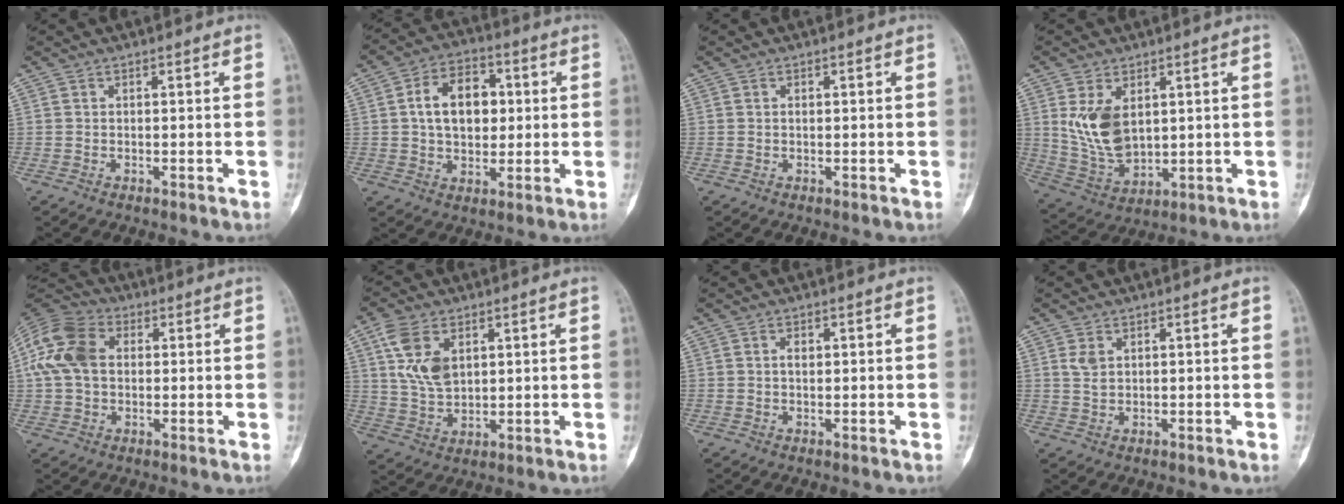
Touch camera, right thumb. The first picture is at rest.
{"total": 12.2, "force": [1.9, 8.2, 8.9], "torque": [-0.112, 0.009, 0.029]}
{"total": 0.6, "force": [0.2, 0.4, 0.5], "torque": [-0.006, 0.002, 0.003]}
{"total": 10.6, "force": [2.7, 6.5, 8.0], "torque": [-0.137, -0.018, 0.071]}
{"total": 12.2, "force": [1.8, 8.8, 8.3], "torque": [-0.163, 0.025, 0.026]}
{"total": 9.6, "force": [3.4, 5.8, 6.8], "torque": [-0.125, -0.008, 0.073]}
{"total": 1.6, "force": [0.4, 0.9, 1.2], "torque": [-0.017, 0.000, 0.006]}
{"total": 2.3, "force": [1.1, 1.4, 1.5], "torque": [-0.027, -0.004, 0.028]}